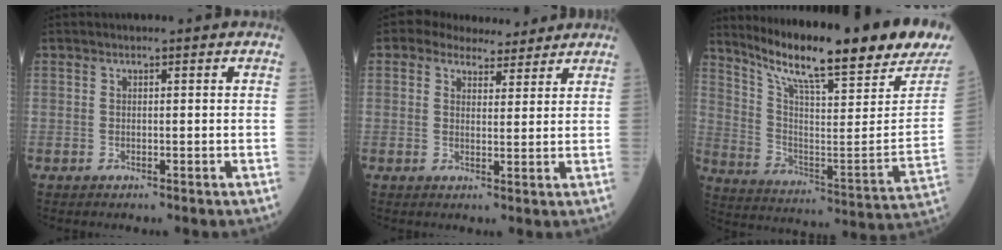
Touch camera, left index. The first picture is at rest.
{"total": 3.6, "force": [3.0, 2.0, 0.6], "torque": [-0.006, 0.015, 0.044]}
{"total": 26.7, "force": [22.0, 2.1, 15.1], "torque": [-0.254, -0.067, 0.312]}